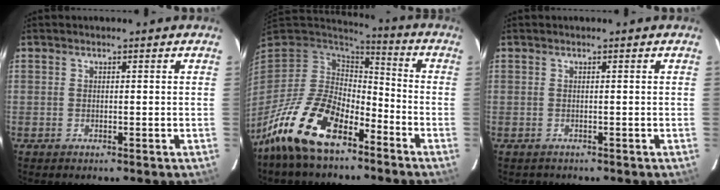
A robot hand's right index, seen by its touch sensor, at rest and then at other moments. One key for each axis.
{"total": 17.3, "fx": -11.1, "fy": 7.8, "fz": 10.9, "tx": -0.226, "ty": -0.019, "tz": -0.205}
{"total": 0.6, "fx": -0.5, "fy": 0.2, "fz": 0.0, "tx": -0.001, "ty": 0.003, "tz": -0.003}